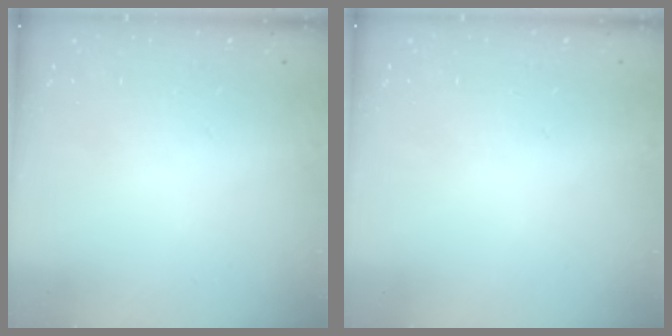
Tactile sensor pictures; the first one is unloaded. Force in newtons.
{"total": 0.6, "press": 0.6, "slide": 0.2}